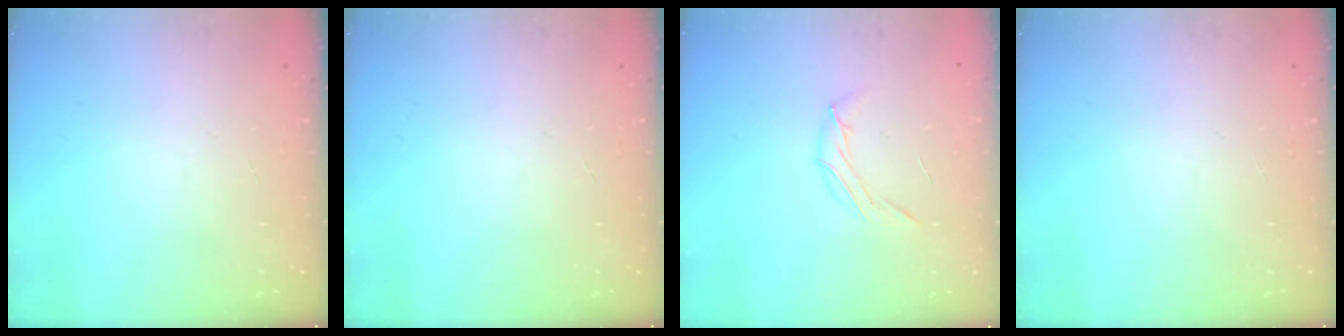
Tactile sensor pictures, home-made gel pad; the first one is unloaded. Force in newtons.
{"total": 0.0}
{"total": 6.8, "press": 6.8, "slide": 0.5}
{"total": 0.0}